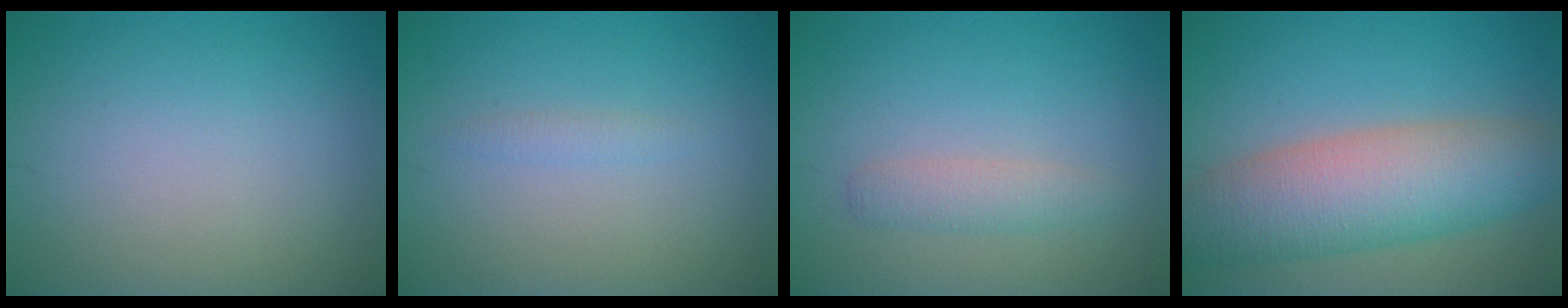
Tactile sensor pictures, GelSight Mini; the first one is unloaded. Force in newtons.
{"total": 0.8, "press": 0.8, "slide": 0.1}
{"total": 1.9, "press": 1.9, "slide": 0.1}
{"total": 8.9, "press": 8.9, "slide": 0.5}